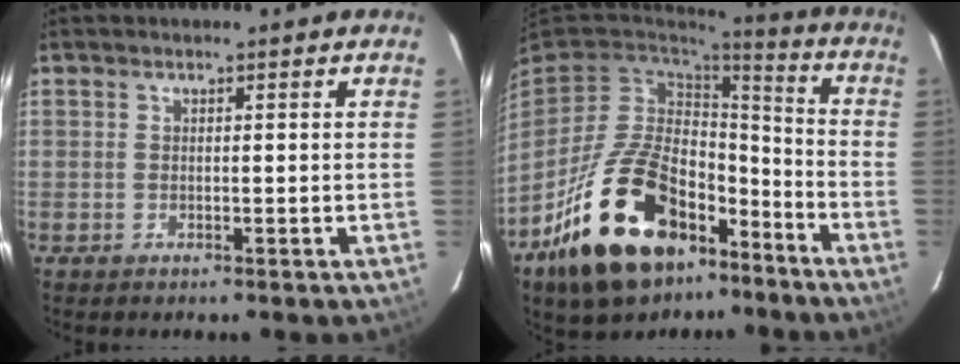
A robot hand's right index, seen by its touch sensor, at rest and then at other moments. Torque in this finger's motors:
{"motor_torque": [1.12, -0.50, 1.06, 0.21]}